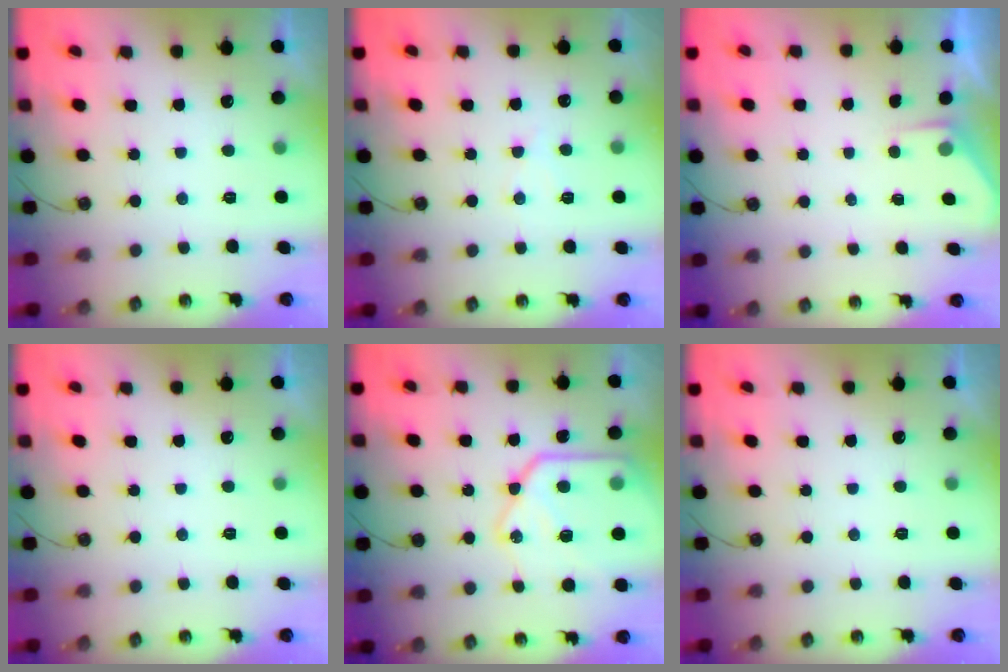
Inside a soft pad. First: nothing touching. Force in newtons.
{"total": 4.6, "press": 4.5, "slide": 0.7}
{"total": 1.6, "press": 1.6, "slide": 0.3}
{"total": 0.0}
{"total": 19.5, "press": 19.4, "slide": 2.0}
{"total": 0.0}